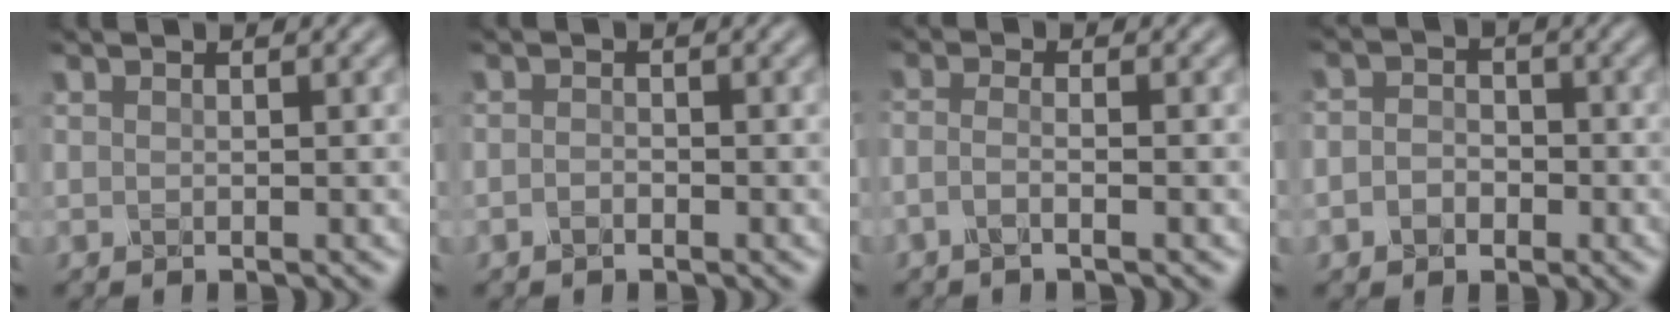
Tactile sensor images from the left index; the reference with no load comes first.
{"total": 0.8, "force": [-0.5, 0.4, 0.5], "torque": [-0.011, -0.001, -0.010]}
{"total": 2.0, "force": [-0.9, 0.6, 1.6], "torque": [-0.027, -0.005, -0.028]}
{"total": 2.5, "force": [-1.0, 2.0, 1.2], "torque": [-0.016, 0.001, -0.027]}